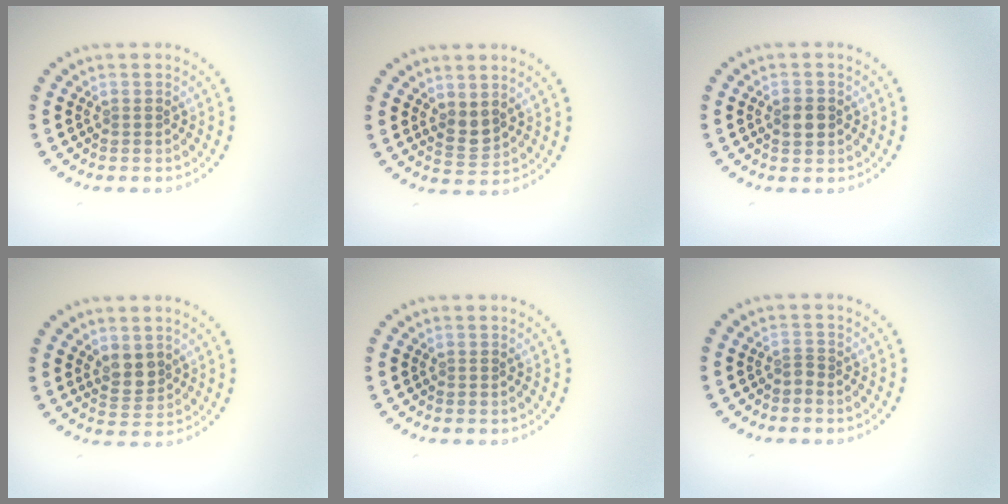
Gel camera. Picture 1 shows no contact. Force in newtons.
{"total": 1.7, "press": 1.5, "slide": 0.8}
{"total": 2.2, "press": 2.2, "slide": 0.0}
{"total": 2.2, "press": 2.0, "slide": 1.1}
{"total": 0.0}
{"total": 0.5, "press": 0.2, "slide": 0.5}